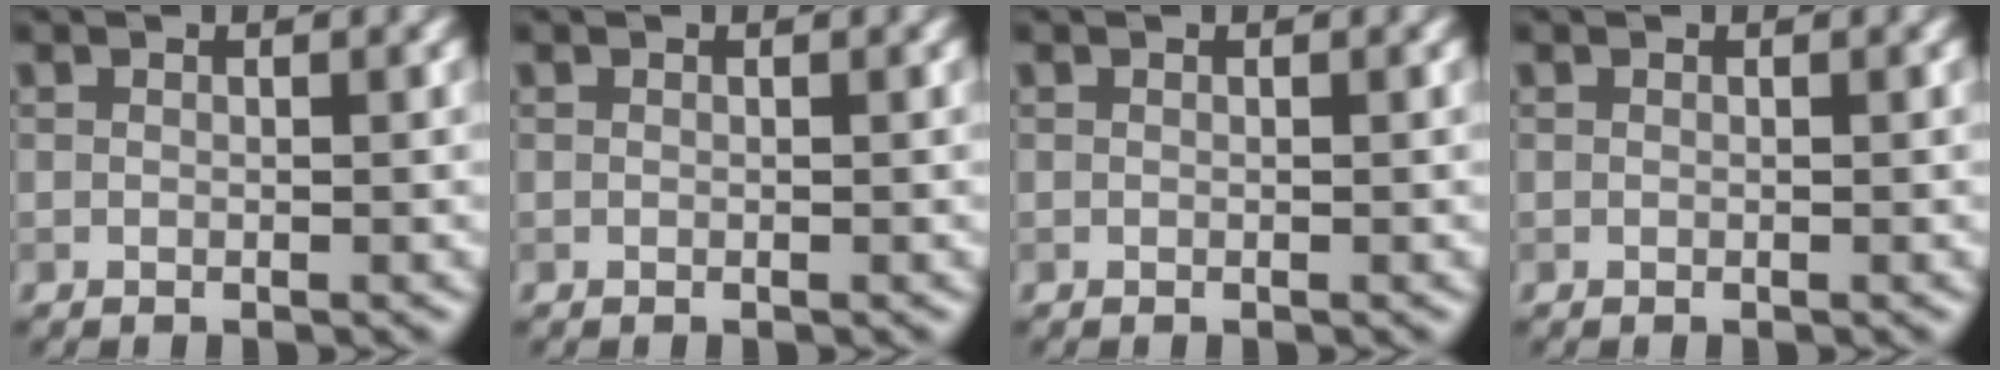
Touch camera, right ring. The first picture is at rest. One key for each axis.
{"total": 0.0}
{"total": 0.0}
{"total": 0.0}